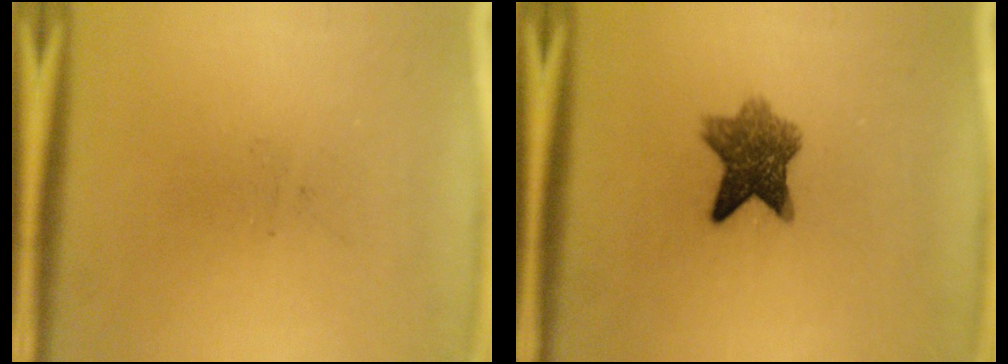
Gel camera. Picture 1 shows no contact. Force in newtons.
{"total": 6.8}